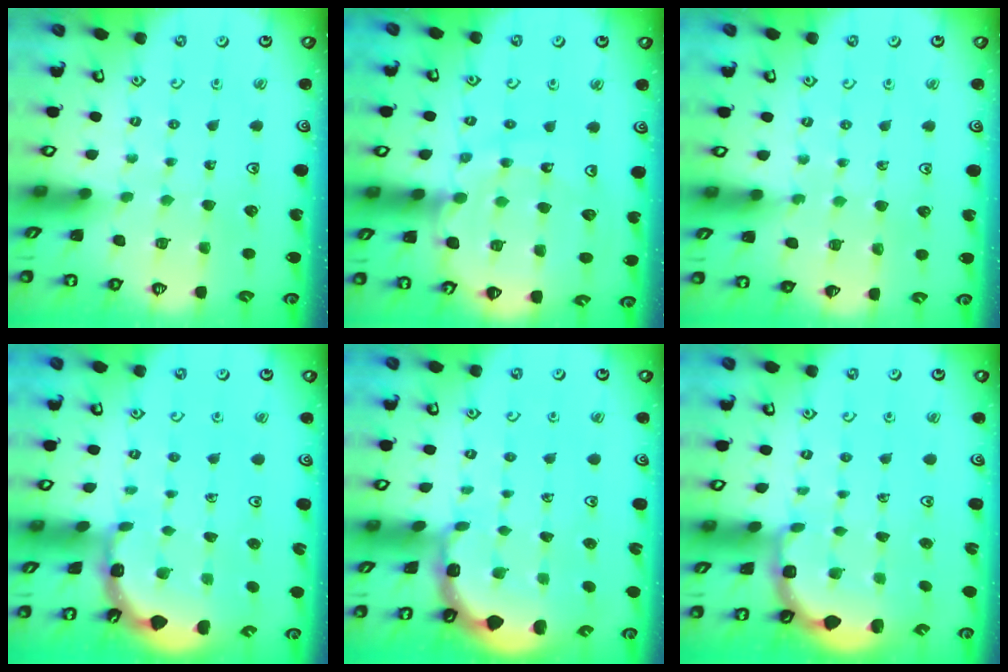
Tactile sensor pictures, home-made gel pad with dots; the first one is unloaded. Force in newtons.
{"total": 13.9, "press": 13.8, "slide": 1.7}
{"total": 5.7, "press": 5.6, "slide": 0.8}
{"total": 1.8, "press": 1.7, "slide": 0.0}
{"total": 1.4, "press": 1.4, "slide": 0.1}
{"total": 2.5, "press": 1.9, "slide": 1.6}